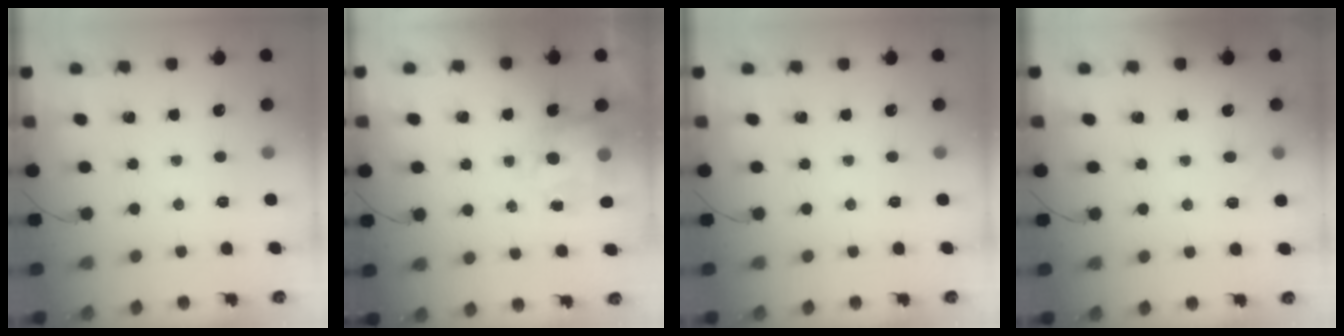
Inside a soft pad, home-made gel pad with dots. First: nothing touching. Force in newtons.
{"total": 8.8, "press": 8.6, "slide": 1.8}
{"total": 0.0}
{"total": 4.6, "press": 4.3, "slide": 1.5}